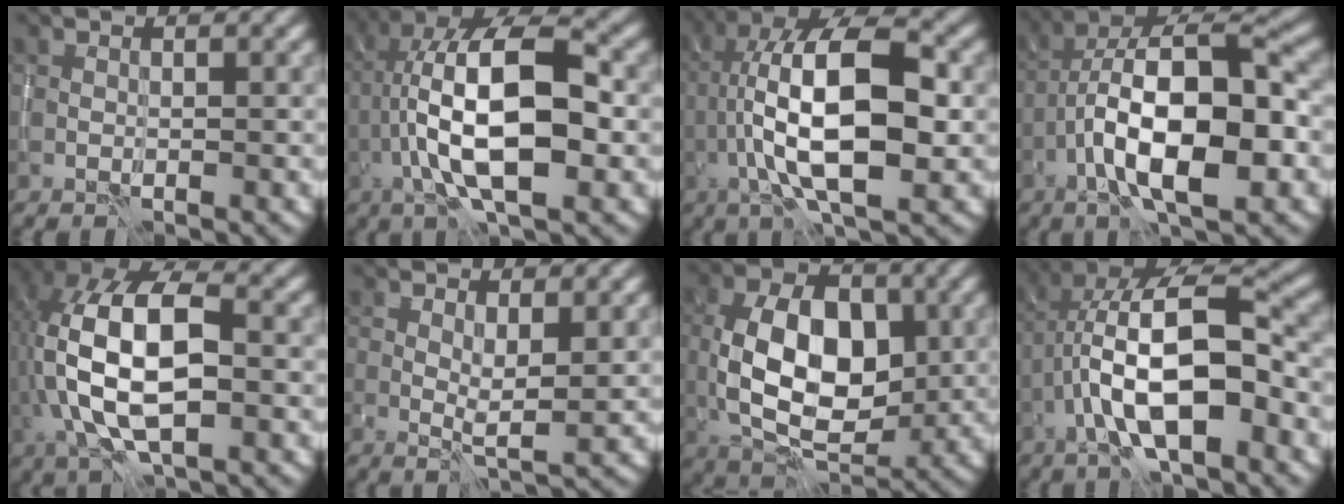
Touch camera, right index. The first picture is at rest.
{"total": 12.6, "force": [-1.5, 4.6, 11.6], "torque": [-0.197, 0.031, -0.034]}
{"total": 12.7, "force": [-1.0, 4.6, 11.8], "torque": [-0.201, 0.029, -0.027]}
{"total": 11.9, "force": [-3.0, 4.4, 10.6], "torque": [-0.185, 0.010, -0.055]}
{"total": 12.7, "force": [-0.5, 6.6, 10.8], "torque": [-0.214, 0.013, -0.015]}
{"total": 2.3, "force": [0.8, 0.6, 2.1], "torque": [-0.037, -0.006, 0.015]}
{"total": 10.0, "force": [0.1, 6.2, 7.9], "torque": [-0.142, 0.000, 0.003]}
{"total": 11.2, "force": [-2.3, 4.3, 10.1], "torque": [-0.181, 0.020, -0.046]}